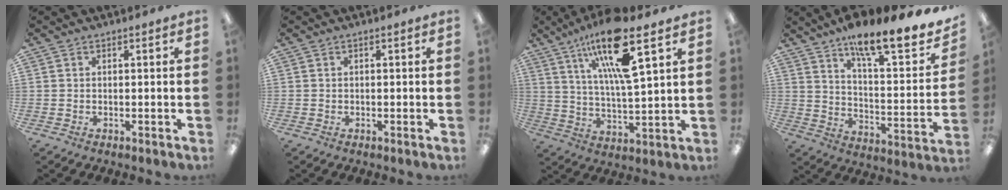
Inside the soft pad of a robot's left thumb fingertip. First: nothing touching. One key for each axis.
{"total": 0.0}
{"total": 16.8, "fx": 10.1, "fy": 3.8, "fz": 12.9, "tx": -0.228, "ty": -0.040, "tz": 0.163}
{"total": 17.0, "fx": 13.6, "fy": 4.3, "fz": 9.1, "tx": -0.139, "ty": -0.095, "tz": 0.225}